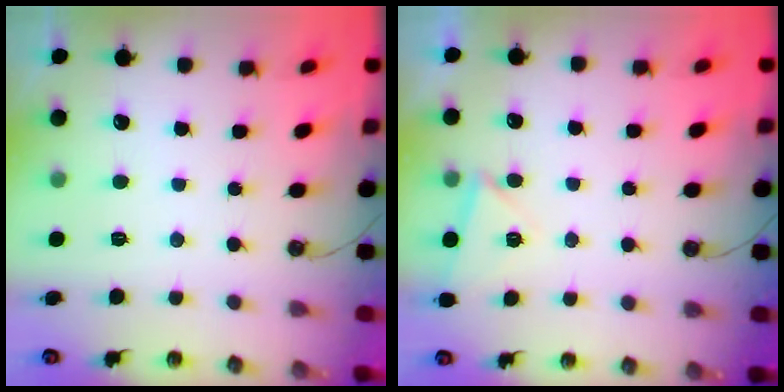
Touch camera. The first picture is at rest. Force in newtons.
{"total": 3.3, "press": 2.9, "slide": 1.6}